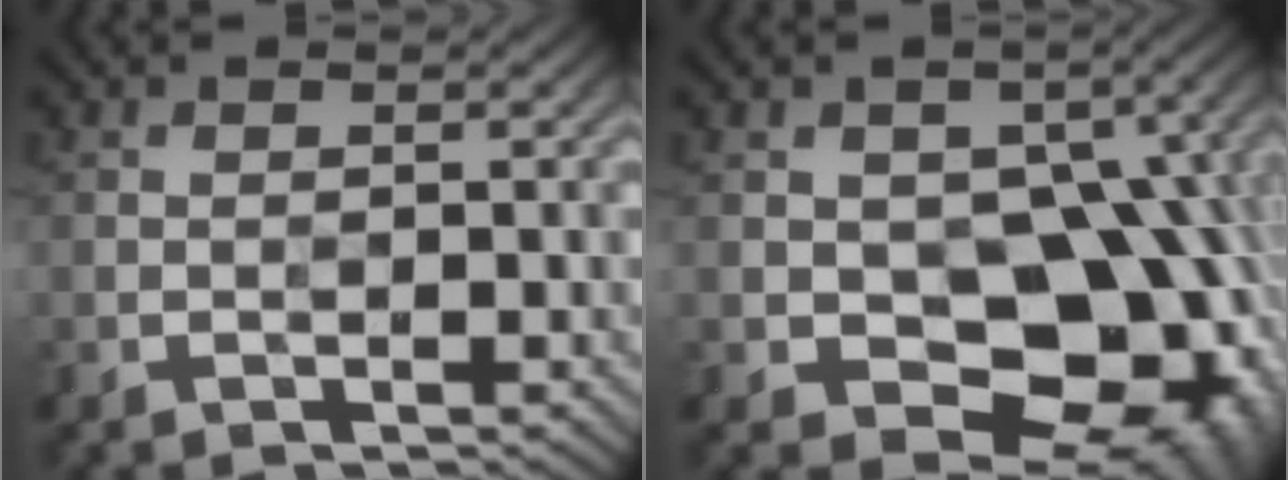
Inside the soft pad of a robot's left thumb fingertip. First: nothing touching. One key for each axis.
{"total": 16.5, "fx": -3.6, "fy": 12.2, "fz": 10.6, "tx": -0.096, "ty": 0.005, "tz": -0.056}